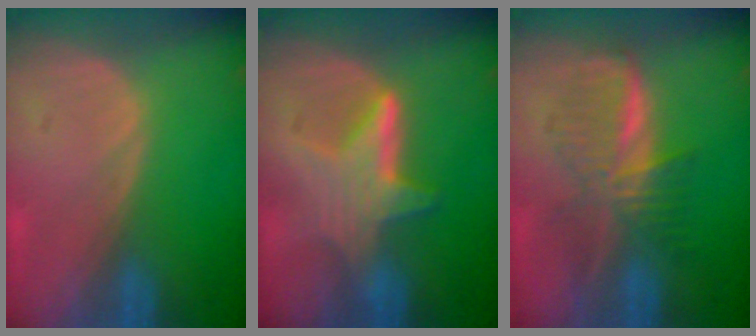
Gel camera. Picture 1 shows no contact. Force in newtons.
{"total": 6.4, "press": 6.0, "slide": 2.2}
{"total": 6.3, "press": 6.3, "slide": 0.1}